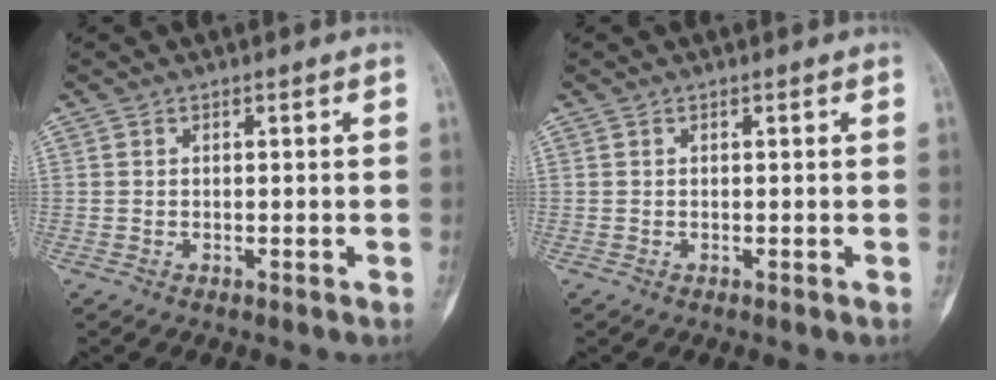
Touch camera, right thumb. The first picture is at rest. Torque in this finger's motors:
{"motor_torque": [0.00, 0.00, 0.04, -0.04, 0.00]}